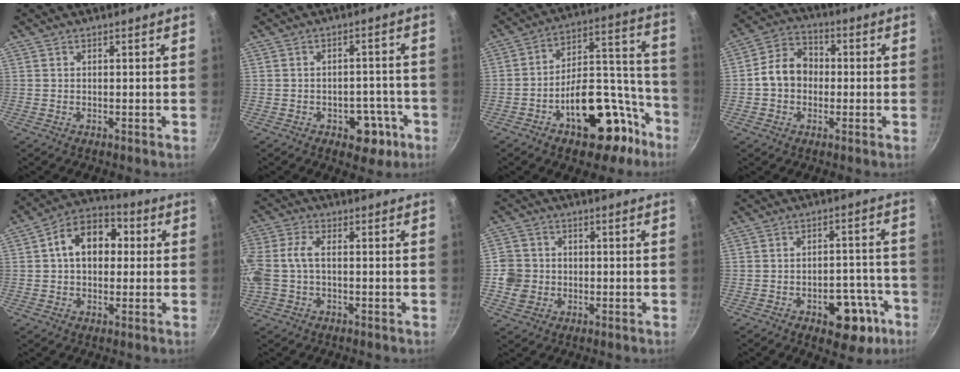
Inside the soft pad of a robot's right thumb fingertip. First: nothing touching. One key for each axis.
{"total": 7.0, "fx": -3.5, "fy": 4.4, "fz": 4.2, "tx": -0.023, "ty": 0.031, "tz": -0.041}
{"total": 19.8, "fx": -10.1, "fy": 9.4, "fz": 14.1, "tx": -0.170, "ty": 0.098, "tz": -0.146}
{"total": 9.1, "fx": -0.6, "fy": 7.4, "fz": 5.4, "tx": -0.078, "ty": 0.031, "tz": -0.024}
{"total": 12.1, "fx": 1.7, "fy": 8.3, "fz": 8.6, "tx": -0.109, "ty": 0.027, "tz": 0.017}
{"total": 10.9, "fx": -0.2, "fy": 6.7, "fz": 8.6, "tx": -0.230, "ty": 0.019, "tz": -0.003}
{"total": 6.3, "fx": -1.0, "fy": 5.8, "fz": 2.1, "tx": -0.020, "ty": 0.011, "tz": -0.018}
{"total": 11.3, "fx": -5.5, "fy": 6.0, "fz": 7.8, "tx": -0.072, "ty": 0.045, "tz": -0.068}